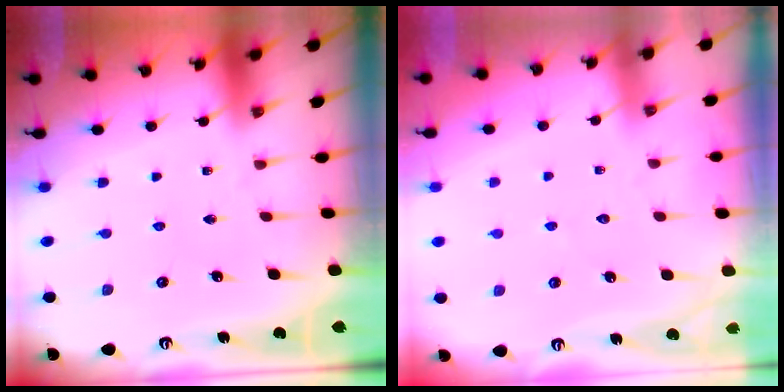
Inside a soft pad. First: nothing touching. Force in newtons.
{"total": 2.8, "press": 2.8, "slide": 0.3}